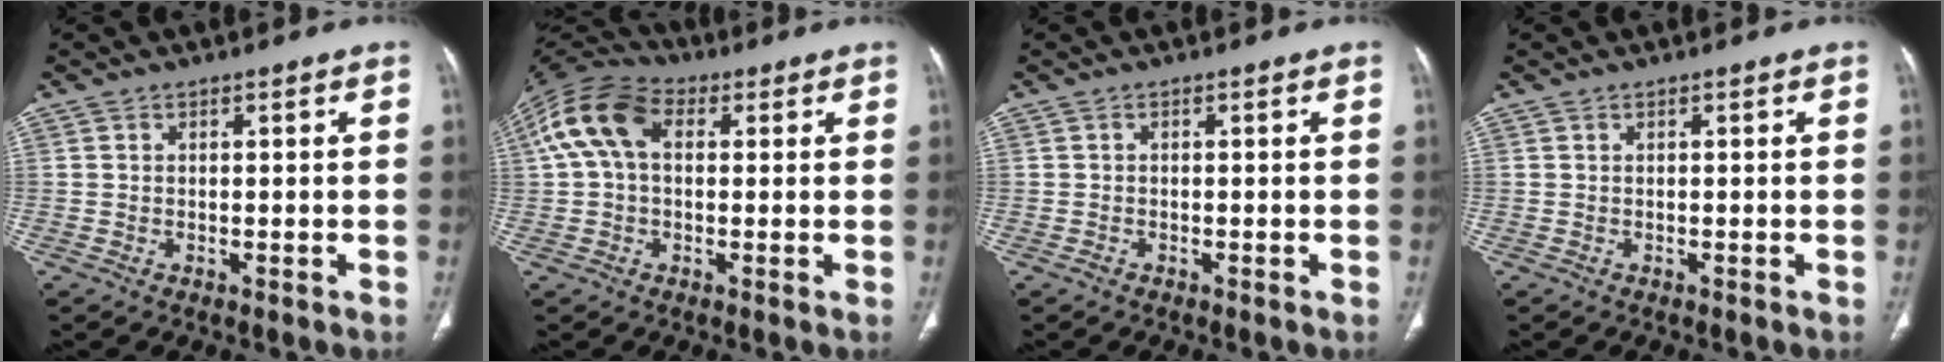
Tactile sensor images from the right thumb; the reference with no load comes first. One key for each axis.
{"total": 12.5, "fx": 2.7, "fy": 8.2, "fz": 9.0, "tx": -0.180, "ty": 0.039, "tz": 0.041}
{"total": 0.7, "fx": -0.4, "fy": 0.5, "fz": 0.2, "tx": -0.003, "ty": 0.001, "tz": -0.010}
{"total": 0.0}